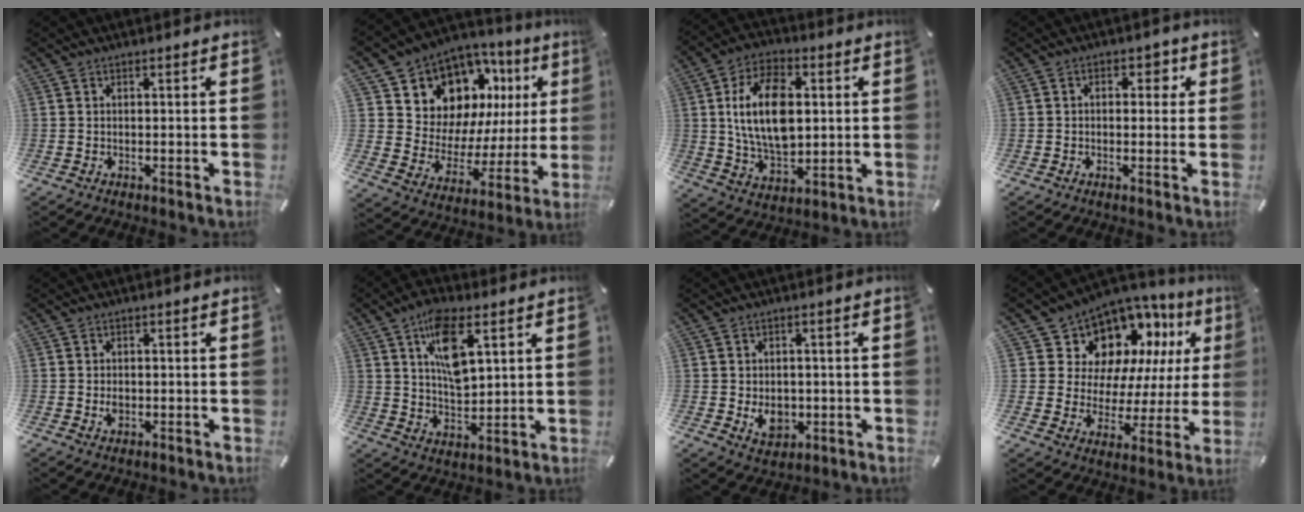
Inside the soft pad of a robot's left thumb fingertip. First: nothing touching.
{"total": 12.9, "force": [8.7, 8.9, 3.4], "torque": [-0.054, -0.095, 0.163]}
{"total": 16.6, "force": [2.4, 10.4, 12.7], "torque": [-0.259, 0.004, 0.040]}
{"total": 3.0, "force": [0.0, 2.2, 2.0], "torque": [-0.018, 0.003, -0.011]}
{"total": 1.5, "force": [-0.1, 1.2, 0.9], "torque": [-0.011, 0.000, -0.003]}
{"total": 11.9, "force": [5.9, 5.7, 8.6], "torque": [-0.154, -0.016, 0.103]}
{"total": 5.7, "force": [-0.7, 4.6, 3.3], "torque": [-0.047, -0.007, -0.014]}
{"total": 12.8, "force": [8.1, 9.1, 4.0], "torque": [-0.073, -0.082, 0.149]}